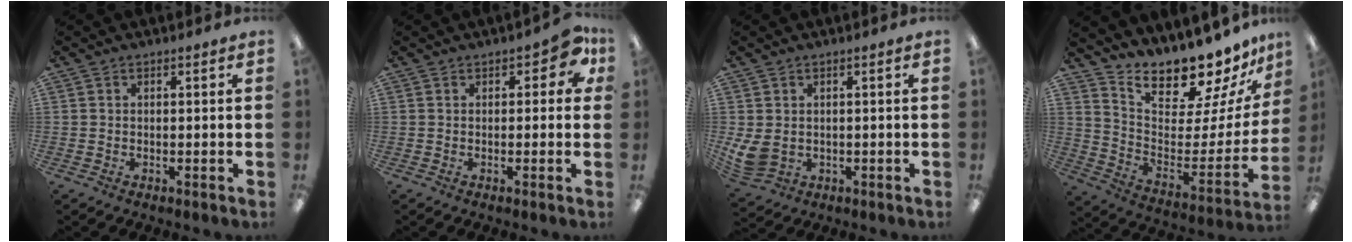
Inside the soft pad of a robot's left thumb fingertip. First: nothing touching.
{"total": 5.4, "force": [2.0, 2.9, 4.1], "torque": [-0.048, 0.001, 0.031]}
{"total": 5.5, "force": [0.5, 4.3, 3.5], "torque": [-0.080, -0.006, 0.011]}
{"total": 15.4, "force": [14.4, 3.7, 4.1], "torque": [-0.061, -0.142, 0.243]}